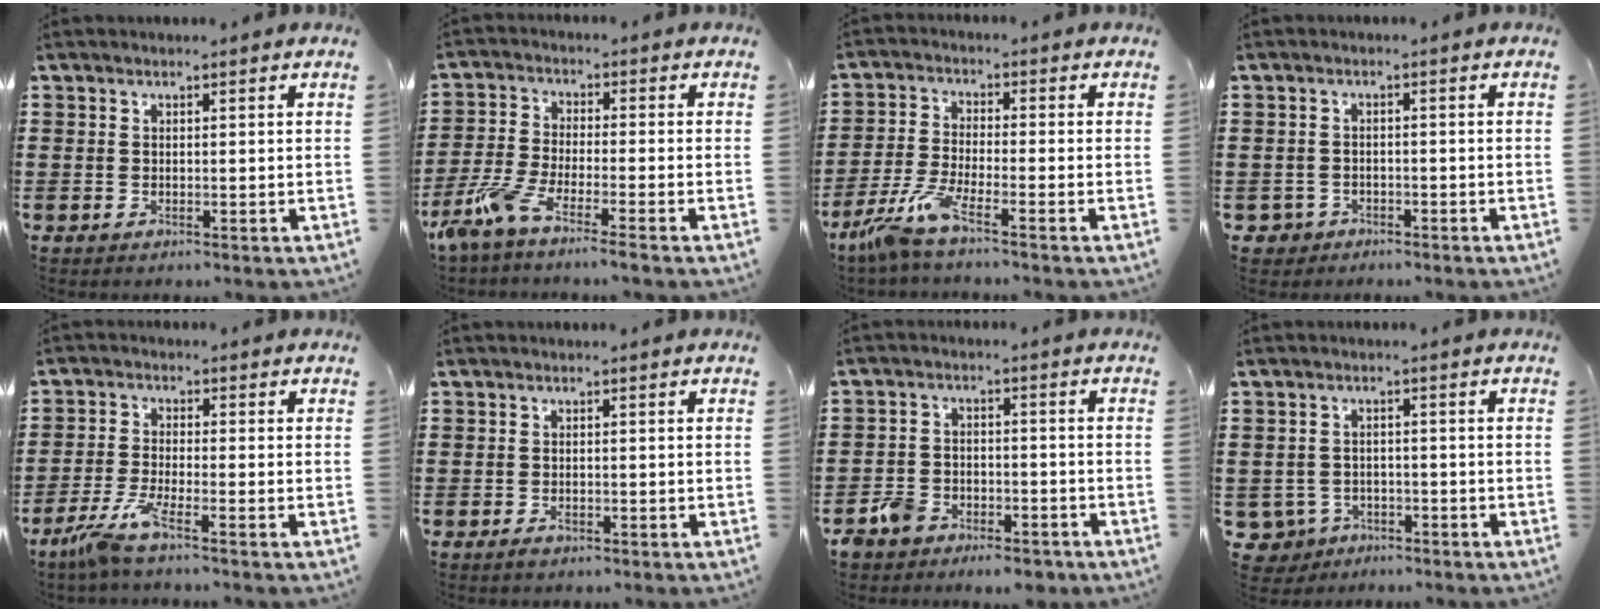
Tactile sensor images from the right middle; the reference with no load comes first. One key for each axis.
{"total": 5.9, "fx": -4.8, "fy": 0.1, "fz": 3.4, "tx": -0.104, "ty": -0.024, "tz": -0.101}
{"total": 6.2, "fx": -4.6, "fy": 0.3, "fz": 4.1, "tx": -0.107, "ty": -0.022, "tz": -0.094}
{"total": 2.0, "fx": -1.5, "fy": 1.2, "fz": 0.0, "tx": -0.014, "ty": -0.003, "tz": -0.038}
{"total": 4.8, "fx": -3.4, "fy": 0.0, "fz": 3.4, "tx": -0.091, "ty": -0.019, "tz": -0.069}
{"total": 0.8, "fx": -0.6, "fy": 0.3, "fz": 0.4, "tx": -0.010, "ty": -0.003, "tz": -0.011}
{"total": 5.2, "fx": -4.6, "fy": 2.2, "fz": 1.4, "tx": -0.050, "ty": 0.005, "tz": -0.098}
{"total": 3.0, "fx": -2.3, "fy": 1.8, "fz": 0.4, "tx": -0.032, "ty": -0.004, "tz": -0.053}